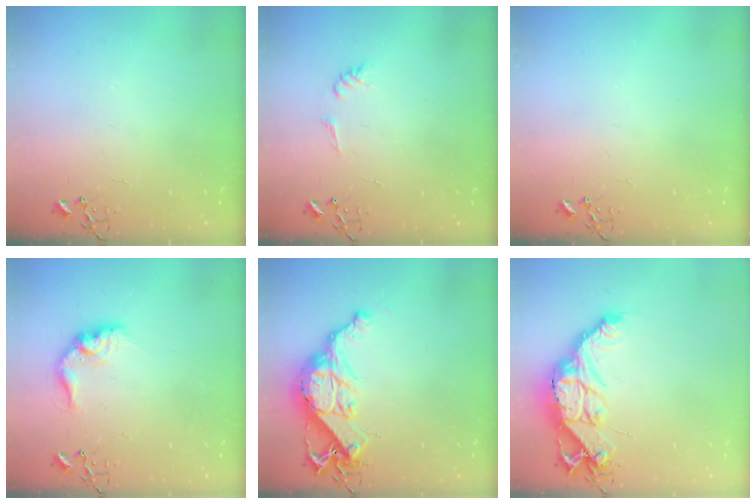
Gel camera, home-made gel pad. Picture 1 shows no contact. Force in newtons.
{"total": 5.9, "press": 5.9, "slide": 0.6}
{"total": 0.0}
{"total": 12.4, "press": 12.4, "slide": 0.6}
{"total": 14.9, "press": 14.8, "slide": 1.0}
{"total": 16.7, "press": 16.6, "slide": 1.4}